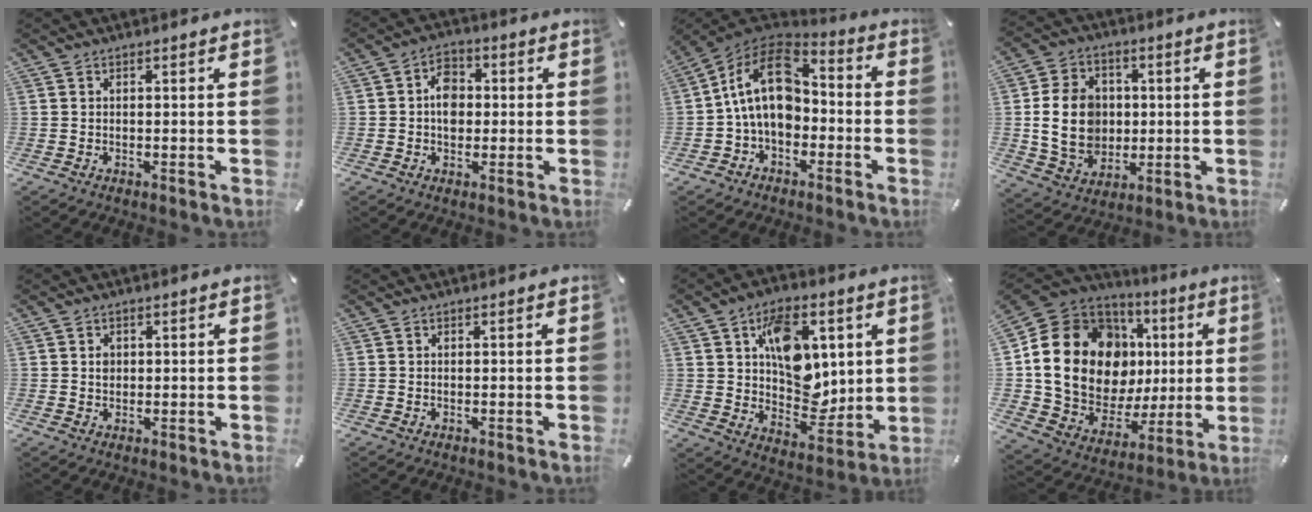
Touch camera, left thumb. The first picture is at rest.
{"total": 6.5, "force": [-0.1, 5.0, 4.1], "torque": [-0.055, 0.005, -0.004]}
{"total": 15.6, "force": [-0.7, 11.0, 11.0], "torque": [-0.225, 0.010, -0.019]}
{"total": 13.8, "force": [0.4, 11.5, 7.6], "torque": [-0.161, 0.009, 0.009]}
{"total": 1.5, "force": [0.3, 1.4, 0.5], "torque": [-0.004, 0.002, 0.002]}
{"total": 0.0}
{"total": 13.9, "force": [4.3, 10.3, 8.4], "torque": [-0.110, -0.022, 0.082]}
{"total": 21.4, "force": [4.6, 16.9, 12.3], "torque": [-0.233, -0.045, 0.099]}